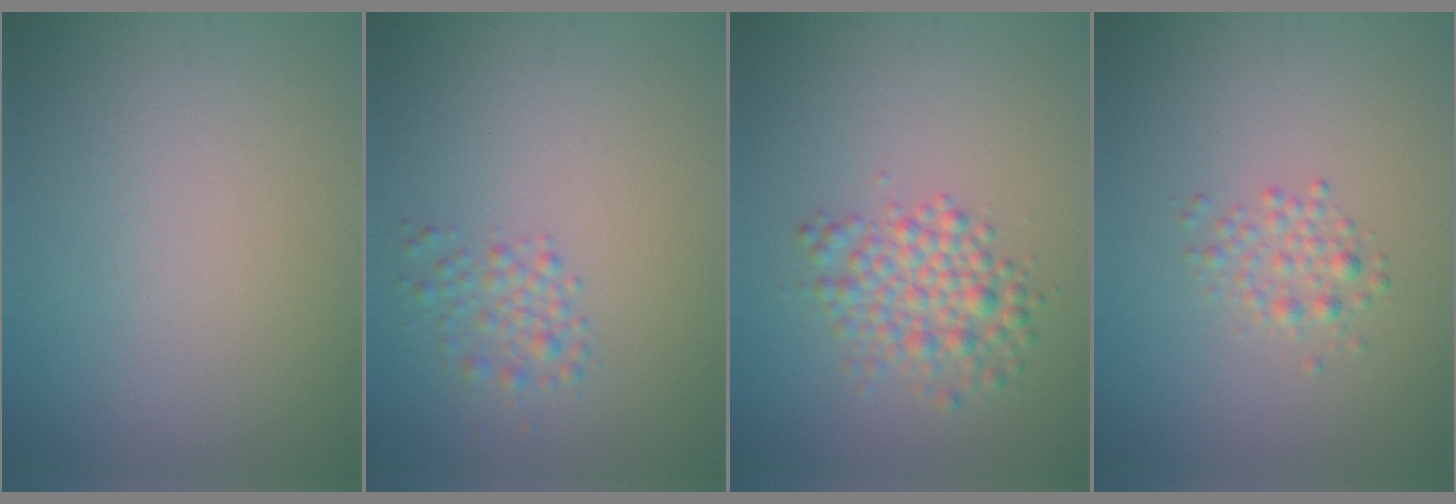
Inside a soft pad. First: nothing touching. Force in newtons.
{"total": 1.8, "press": 1.8, "slide": 0.1}
{"total": 3.7, "press": 3.7, "slide": 0.1}
{"total": 1.6, "press": 1.6, "slide": 0.0}